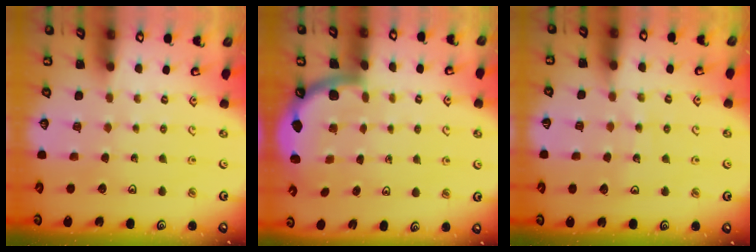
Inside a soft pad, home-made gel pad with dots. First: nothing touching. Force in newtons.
{"total": 1.8, "press": 1.8, "slide": 0.1}
{"total": 8.1, "press": 8.1, "slide": 1.0}